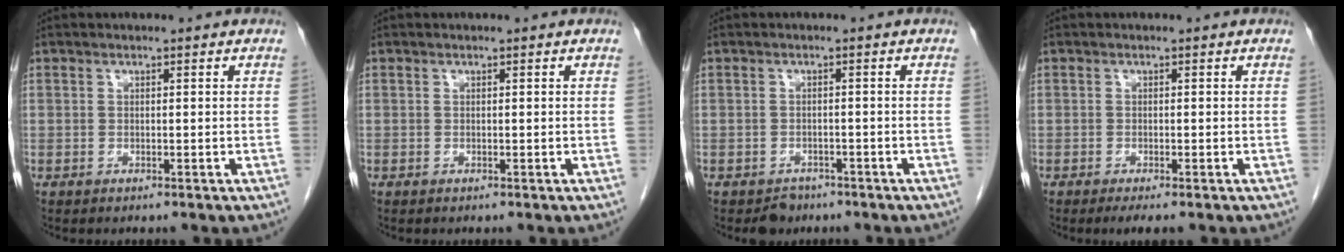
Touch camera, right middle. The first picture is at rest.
{"total": 0.0}
{"total": 2.6, "force": [-2.0, 1.7, 0.3], "torque": [-0.010, 0.004, -0.028]}
{"total": 1.9, "force": [-1.4, 0.2, 1.4], "torque": [-0.020, -0.006, -0.022]}